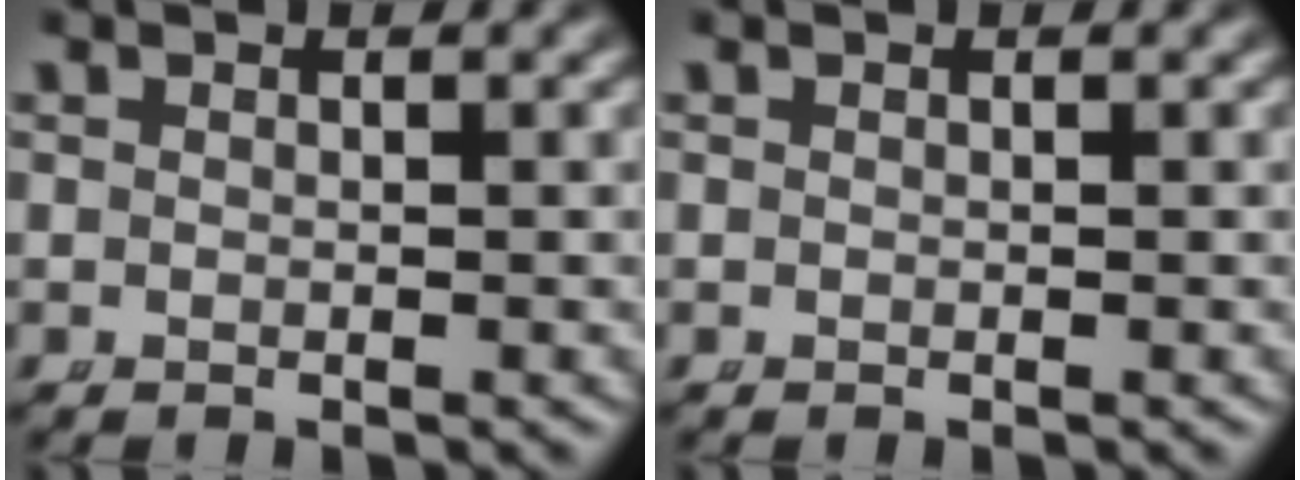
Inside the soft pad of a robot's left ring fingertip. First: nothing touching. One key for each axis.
{"total": 0.0}